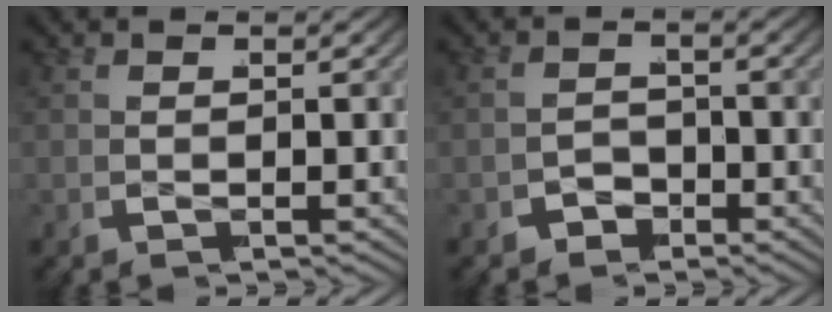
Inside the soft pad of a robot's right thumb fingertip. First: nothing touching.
{"total": 2.7, "force": [-1.6, 2.0, 0.9], "torque": [-0.008, -0.002, -0.028]}